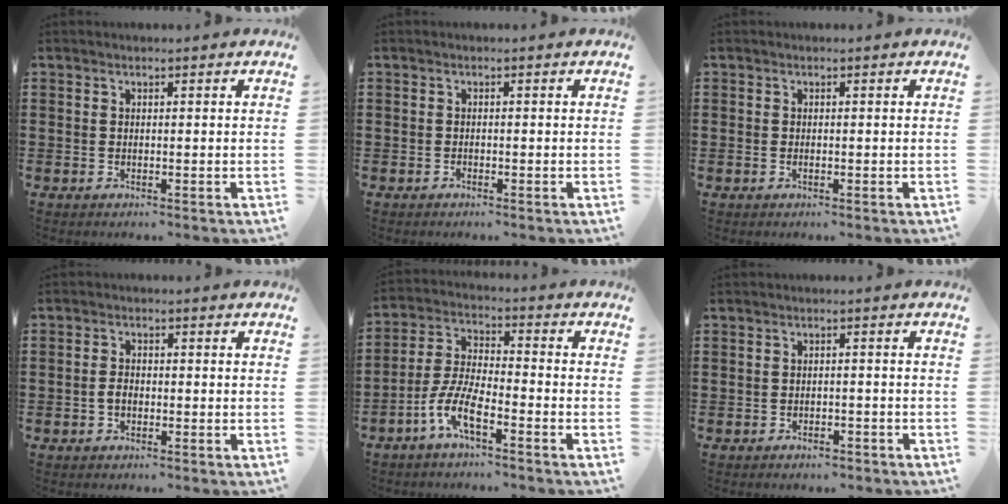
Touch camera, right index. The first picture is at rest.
{"total": 0.6, "force": [-0.6, 0.1, 0.1], "torque": [-0.004, 0.000, -0.013]}
{"total": 0.5, "force": [-0.3, 0.2, 0.4], "torque": [-0.008, -0.004, -0.005]}
{"total": 1.7, "force": [-0.6, 1.0, 1.3], "torque": [-0.033, 0.000, -0.015]}
{"total": 7.2, "force": [-4.7, 1.6, 5.2], "torque": [-0.141, -0.015, -0.099]}
{"total": 1.6, "force": [-1.5, 0.5, 0.0], "torque": [-0.008, 0.002, -0.033]}